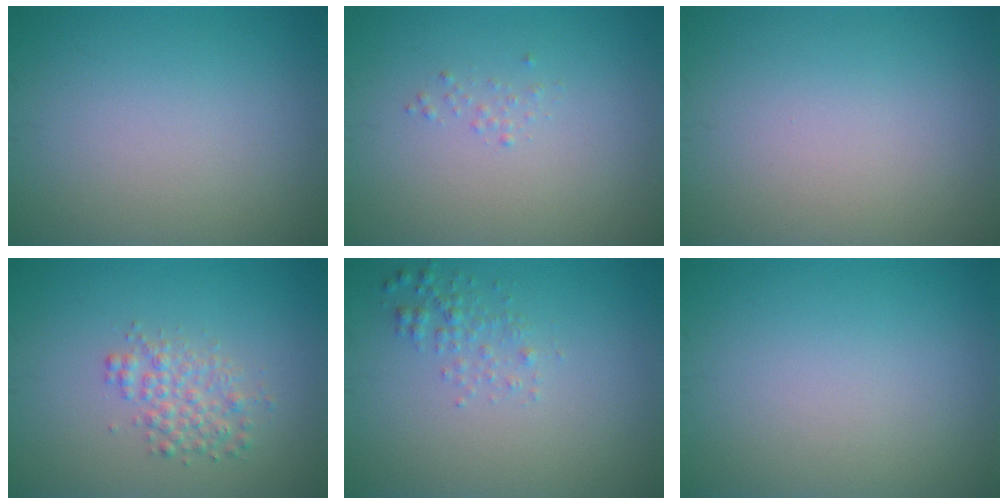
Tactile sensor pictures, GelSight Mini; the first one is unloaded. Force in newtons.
{"total": 0.5, "press": 0.5, "slide": 0.0}
{"total": 0.0}
{"total": 2.5, "press": 2.5, "slide": 0.1}
{"total": 1.5, "press": 1.5, "slide": 0.1}
{"total": 0.0}